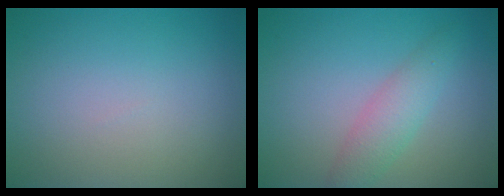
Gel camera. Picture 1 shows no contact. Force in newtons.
{"total": 2.8, "press": 2.8, "slide": 0.1}